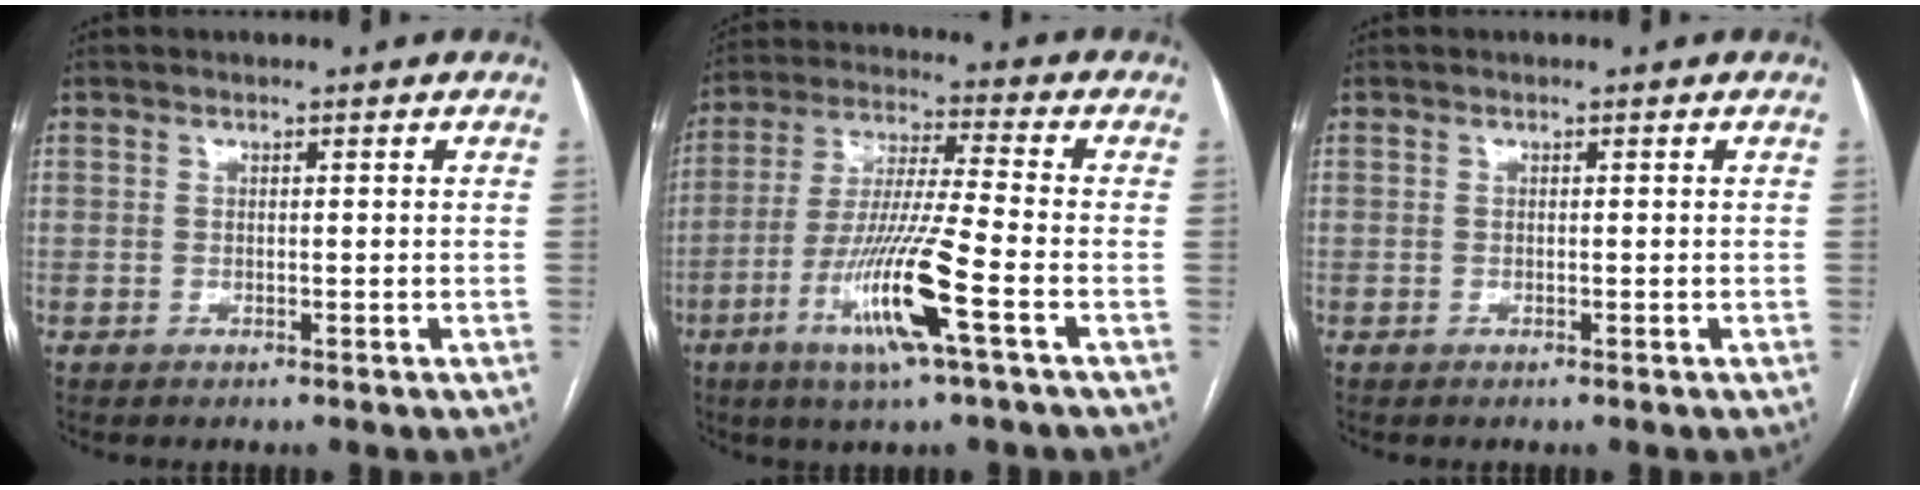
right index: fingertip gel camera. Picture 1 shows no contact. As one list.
[{"total": 13.4, "force": [-5.6, -0.3, 12.2], "torque": [-0.244, -0.018, -0.107]}, {"total": 0.0}]